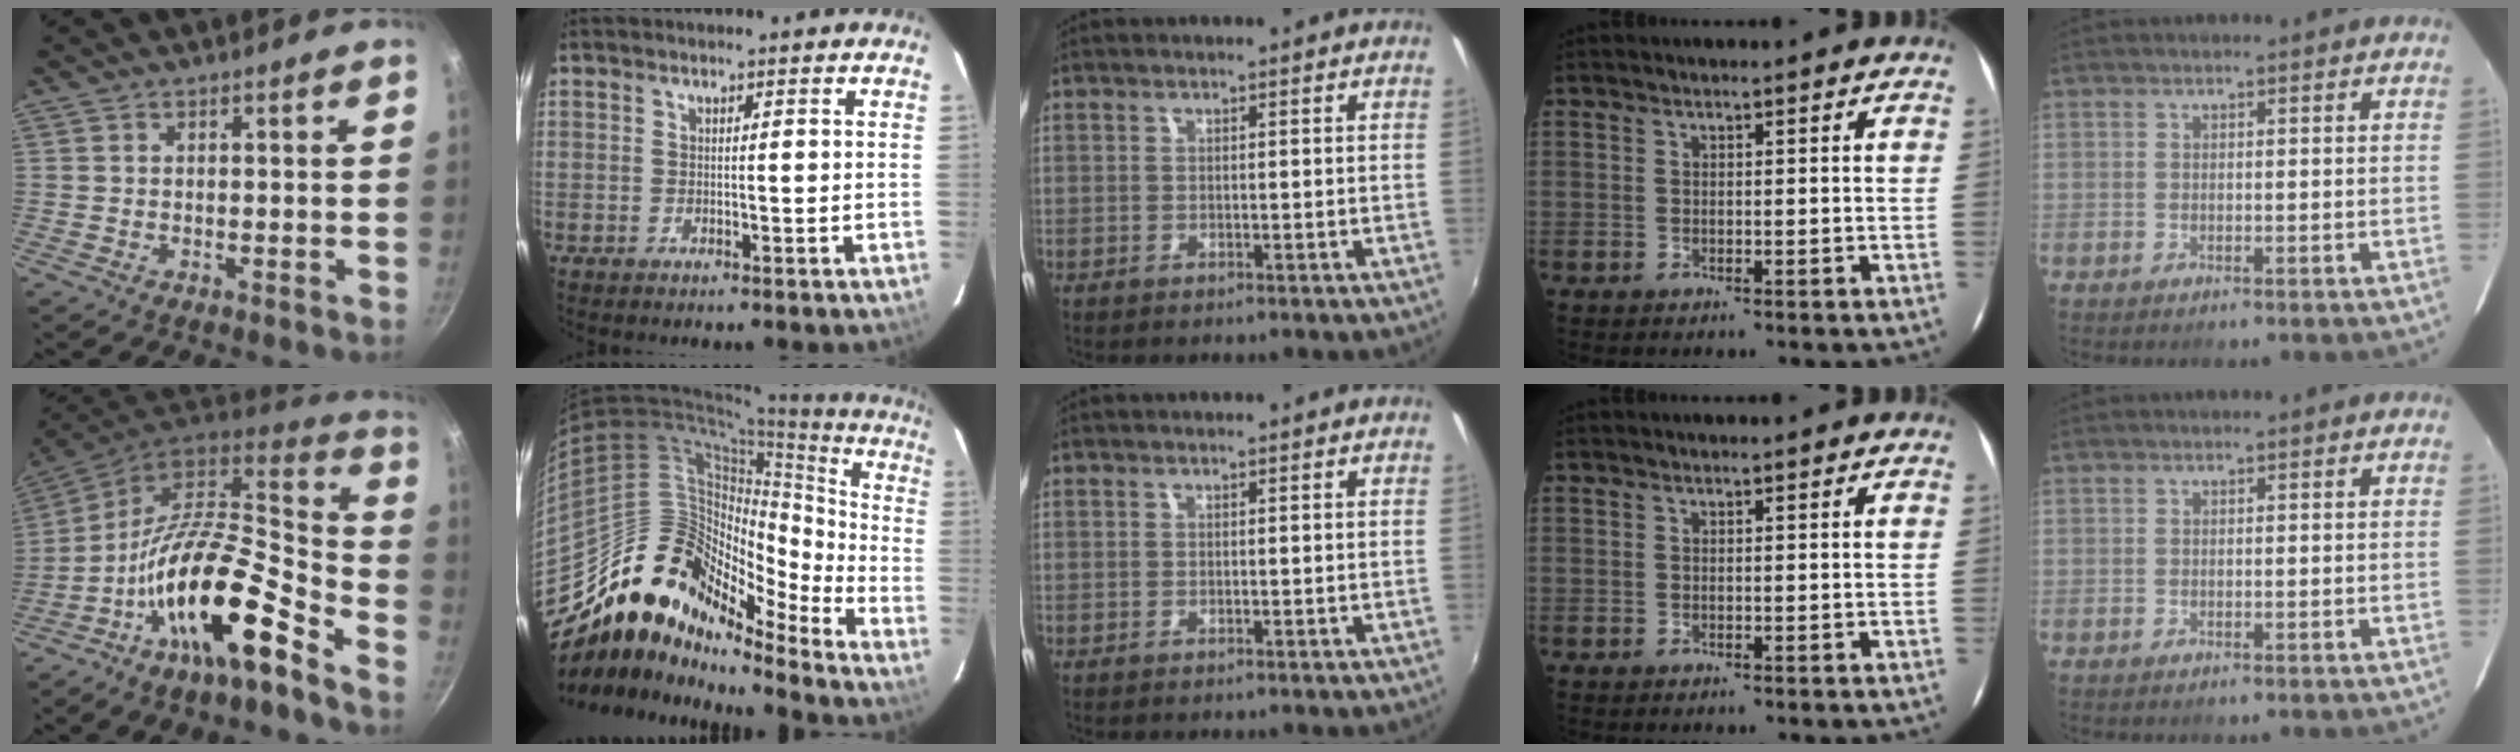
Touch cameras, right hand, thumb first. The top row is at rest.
{"thumb": {"total": 21.5, "force": [-11.6, 9.4, 15.4], "torque": [-0.200, 0.104, -0.218]}, "index": {"total": 19.5, "force": [-15.8, 8.9, 7.1], "torque": [-0.114, 0.032, -0.289]}}